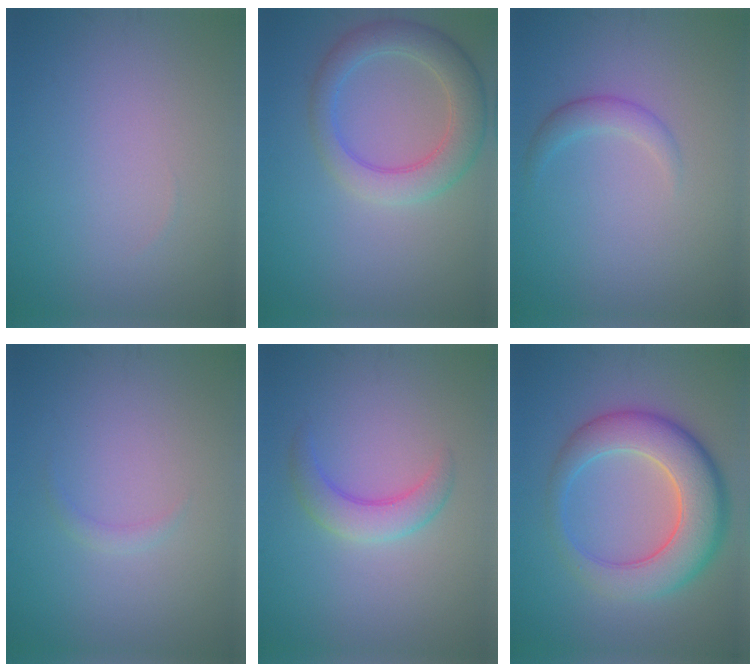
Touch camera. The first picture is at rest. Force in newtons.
{"total": 5.0, "press": 4.9, "slide": 0.4}
{"total": 1.7, "press": 1.7, "slide": 0.1}
{"total": 0.8, "press": 0.8, "slide": 0.0}
{"total": 3.0, "press": 3.0, "slide": 0.2}
{"total": 8.4, "press": 8.4, "slide": 0.3}